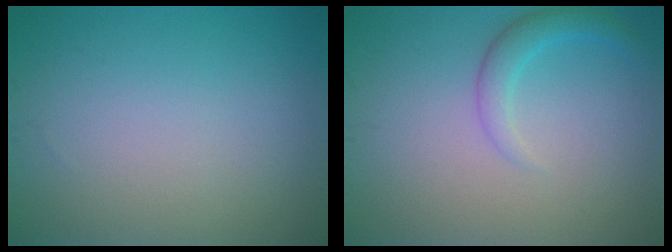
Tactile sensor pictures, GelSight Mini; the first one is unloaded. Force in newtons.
{"total": 2.2, "press": 2.2, "slide": 0.1}